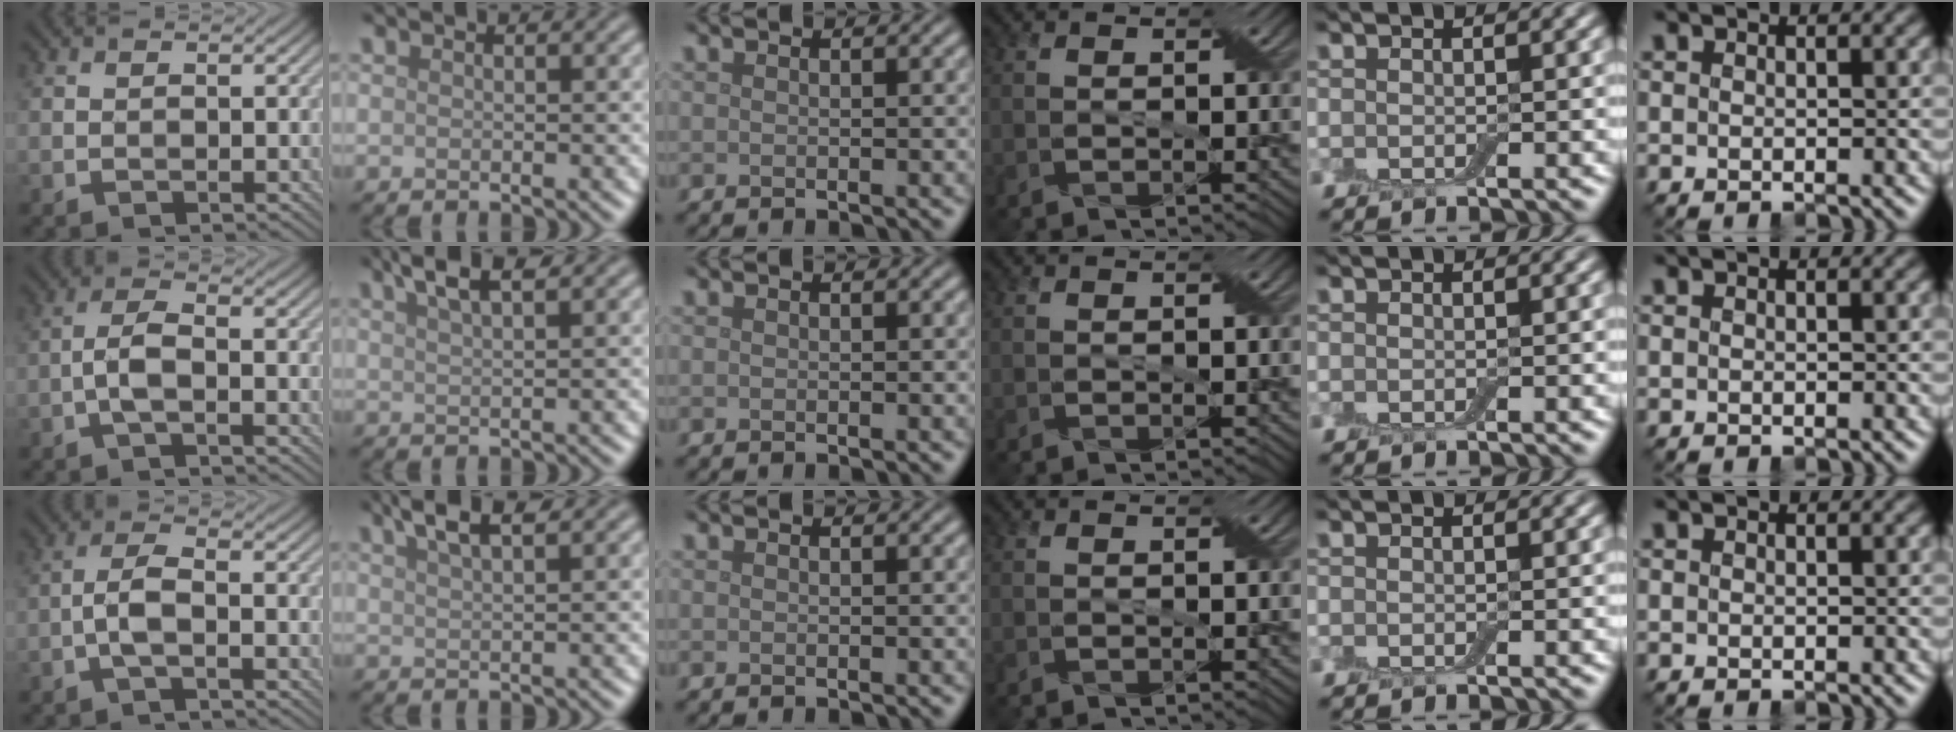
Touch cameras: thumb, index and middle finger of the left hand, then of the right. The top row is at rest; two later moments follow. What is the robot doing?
{"motion": "shake", "object": "box of matches"}